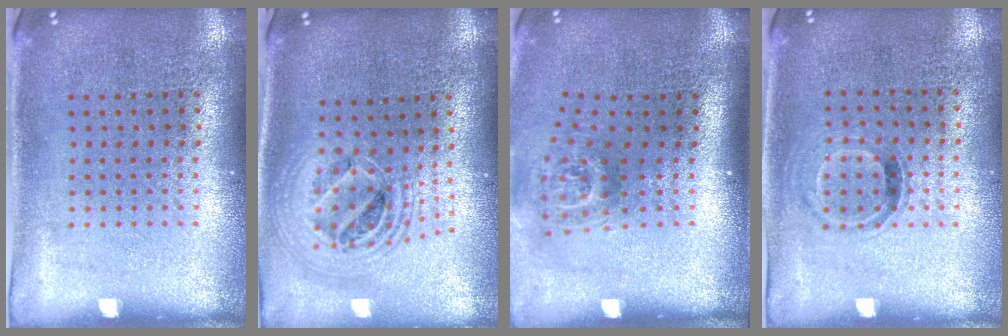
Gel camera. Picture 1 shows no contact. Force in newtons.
{"total": 2.1, "press": 1.6, "slide": 1.4}
{"total": 1.9, "press": 1.2, "slide": 1.4}
{"total": 0.9, "press": 0.8, "slide": 0.5}